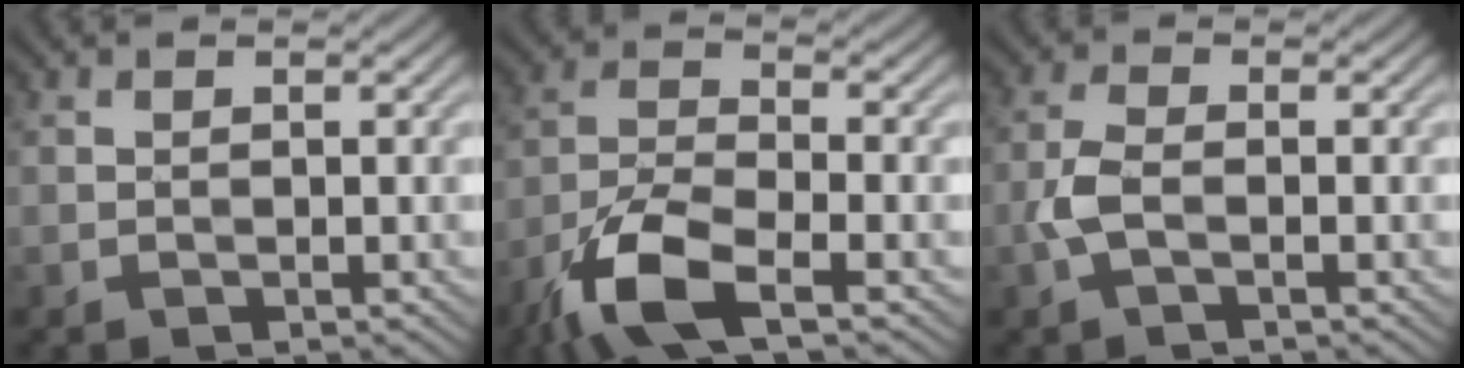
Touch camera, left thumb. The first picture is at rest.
{"total": 9.6, "force": [-5.8, 3.1, 7.0], "torque": [-0.151, -0.007, -0.127]}
{"total": 3.1, "force": [-1.0, 1.2, 2.7], "torque": [-0.072, 0.001, -0.028]}